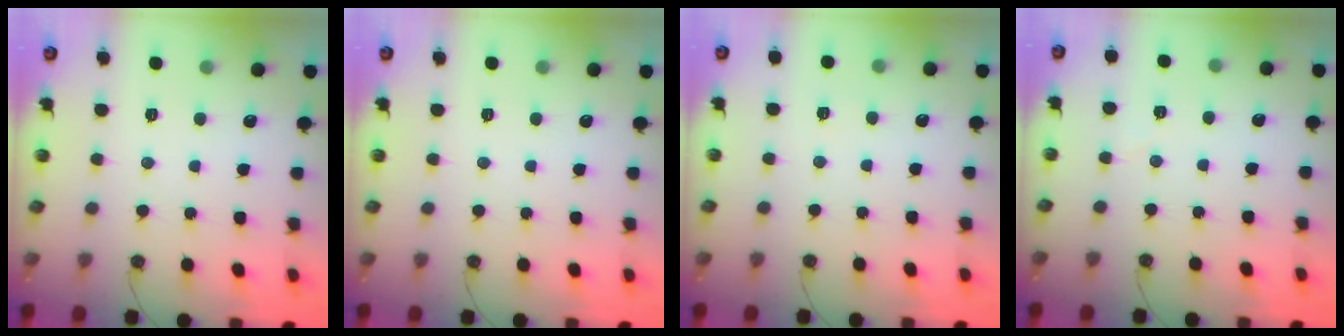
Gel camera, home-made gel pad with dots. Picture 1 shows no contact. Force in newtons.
{"total": 0.0}
{"total": 2.7, "press": 1.5, "slide": 2.3}
{"total": 3.0, "press": 2.6, "slide": 1.4}